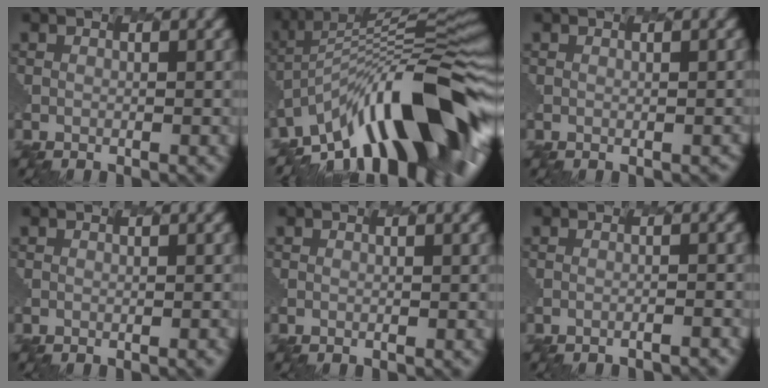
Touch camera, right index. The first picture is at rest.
{"total": 12.9, "force": [-6.4, 4.3, 10.4], "torque": [-0.175, 0.032, -0.124]}
{"total": 1.1, "force": [-0.4, 0.6, 0.8], "torque": [-0.005, -0.005, 0.009]}
{"total": 1.5, "force": [-0.5, 0.6, 1.2], "torque": [-0.008, 0.004, -0.002]}
{"total": 0.0}
{"total": 1.6, "force": [-1.5, 0.0, 0.4], "torque": [-0.008, 0.009, -0.023]}